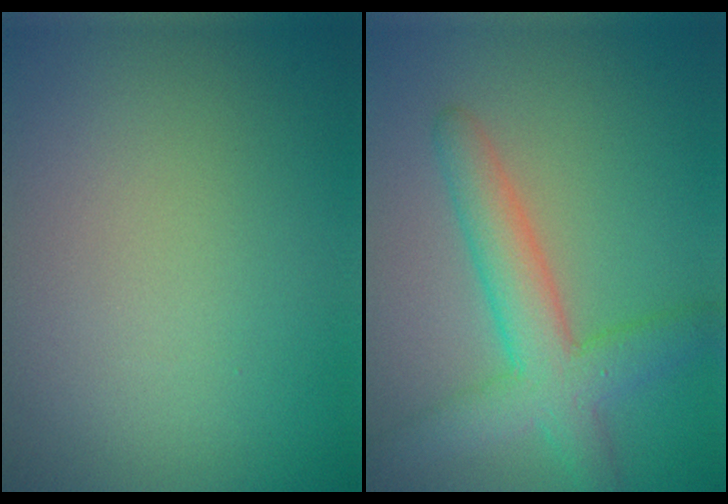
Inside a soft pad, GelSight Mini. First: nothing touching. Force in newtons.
{"total": 5.3, "press": 5.3, "slide": 0.1}